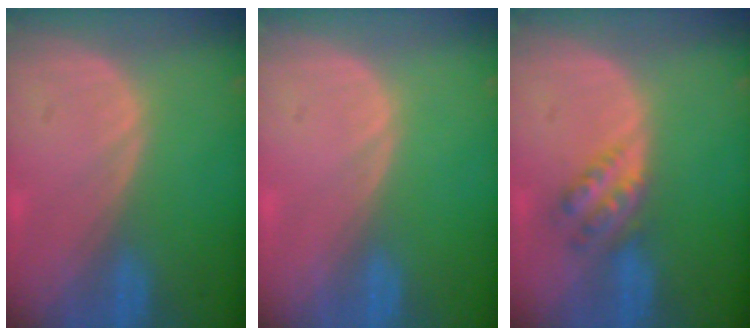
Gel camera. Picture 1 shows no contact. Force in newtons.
{"total": 0.0}
{"total": 4.5, "press": 4.0, "slide": 2.0}